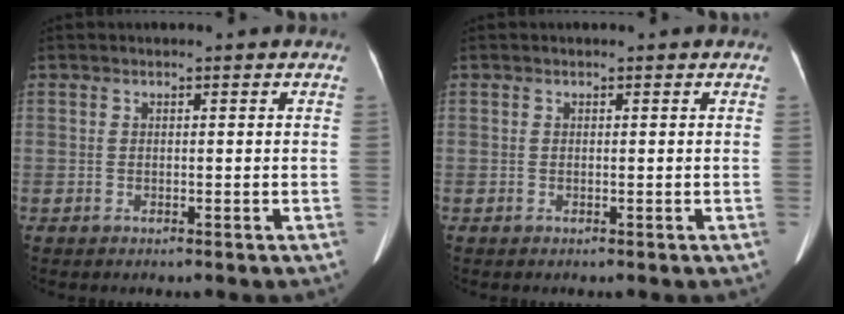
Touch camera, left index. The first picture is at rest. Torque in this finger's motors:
{"motor_torque": [0.12, 0.00, 0.00, 0.01]}